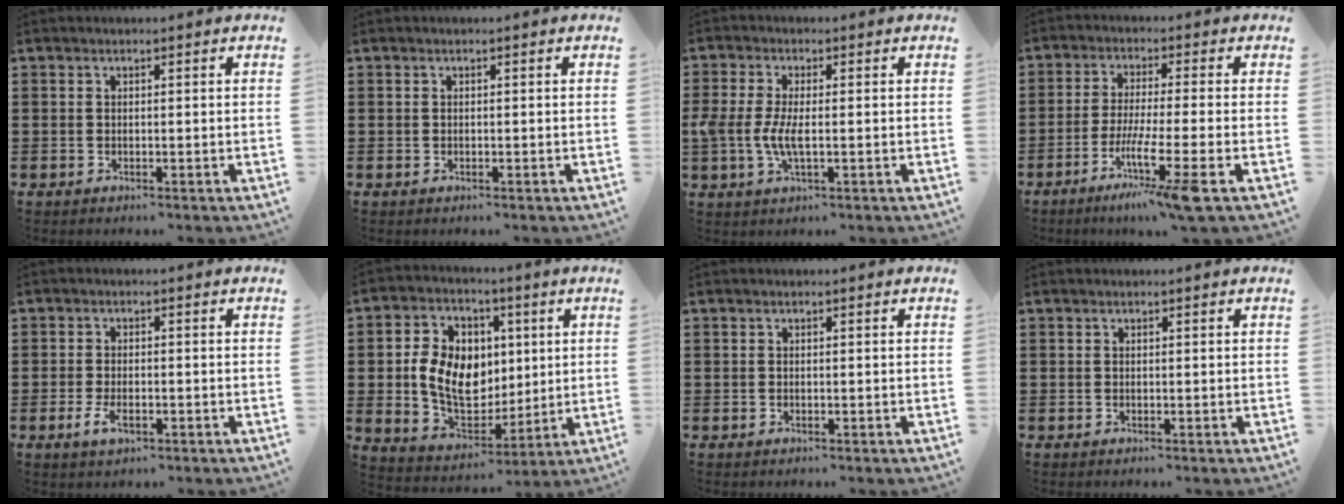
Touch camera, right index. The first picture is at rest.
{"total": 0.0}
{"total": 5.0, "force": [-0.8, 1.8, 4.6], "torque": [-0.110, -0.005, -0.022]}
{"total": 9.0, "force": [-4.6, -0.8, 7.8], "torque": [-0.156, -0.024, -0.089]}
{"total": 2.9, "force": [-1.1, 1.3, 2.3], "torque": [-0.054, -0.005, -0.024]}
{"total": 10.3, "force": [0.5, 8.0, 6.4], "torque": [-0.146, 0.014, 0.007]}
{"total": 0.0}
{"total": 0.0}